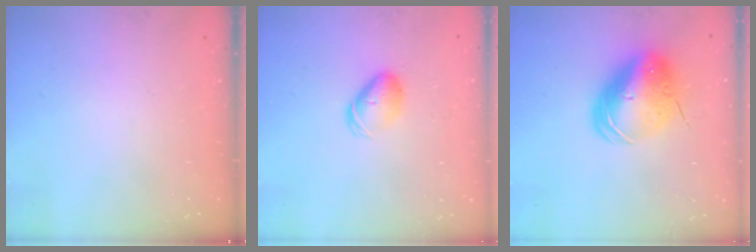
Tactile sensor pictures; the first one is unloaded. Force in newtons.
{"total": 7.5, "press": 7.4, "slide": 0.7}
{"total": 13.3, "press": 13.1, "slide": 2.6}